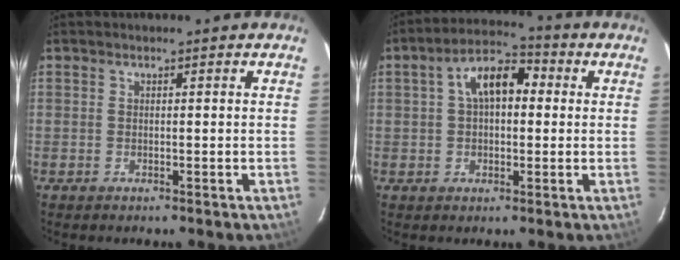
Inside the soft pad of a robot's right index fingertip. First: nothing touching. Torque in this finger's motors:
{"motor_torque": [0.27, -0.02, 0.23, 0.06]}